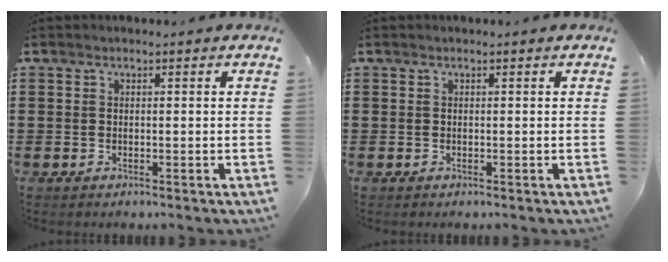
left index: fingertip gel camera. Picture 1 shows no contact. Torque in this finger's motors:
{"motor_torque": [0.00, 0.00, 0.00, 0.00]}